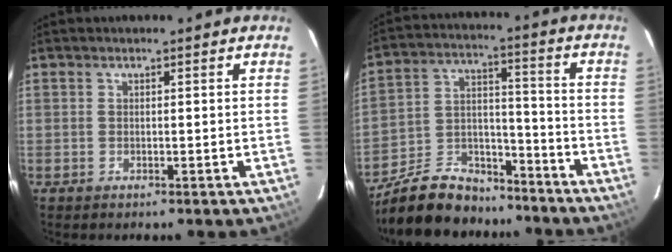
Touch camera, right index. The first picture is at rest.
{"total": 15.8, "force": [-12.8, 7.4, 5.5], "torque": [-0.131, 0.036, -0.203]}